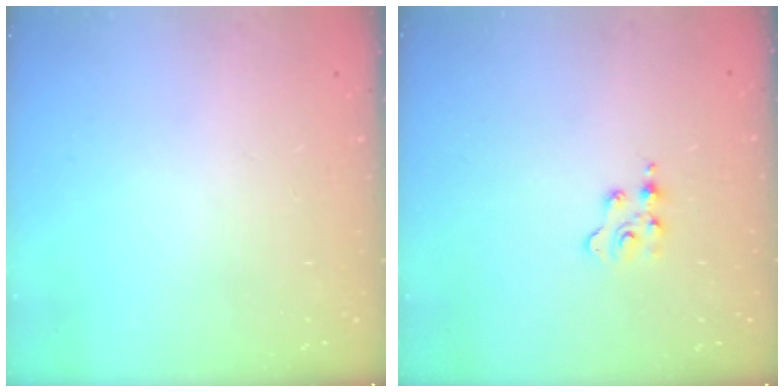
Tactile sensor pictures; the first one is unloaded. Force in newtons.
{"total": 2.5, "press": 2.5, "slide": 0.4}